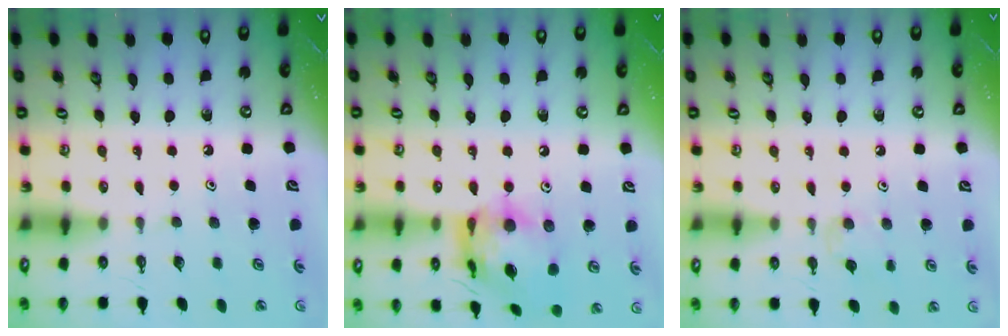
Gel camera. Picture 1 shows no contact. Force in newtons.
{"total": 14.9, "press": 14.9, "slide": 1.6}
{"total": 5.1, "press": 5.0, "slide": 0.7}